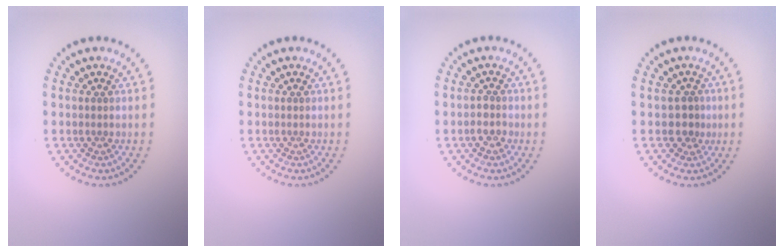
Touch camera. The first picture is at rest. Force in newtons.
{"total": 0.0}
{"total": 1.4, "press": 1.2, "slide": 0.7}
{"total": 1.8, "press": 1.4, "slide": 1.1}